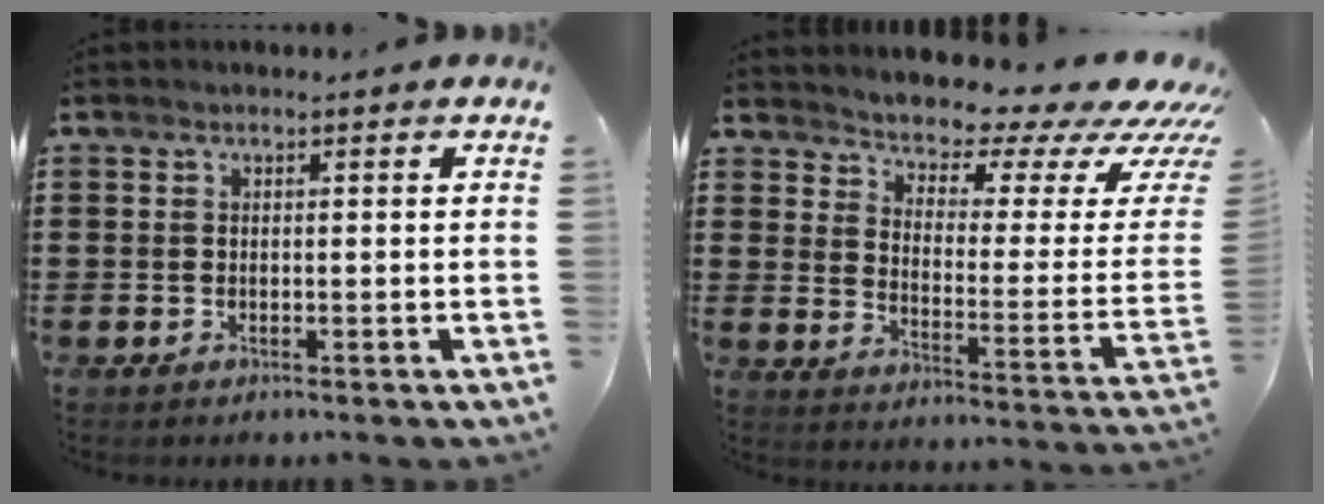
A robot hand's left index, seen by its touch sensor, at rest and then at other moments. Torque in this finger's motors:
{"motor_torque": [2.14, 0.00, 0.70, 0.03]}